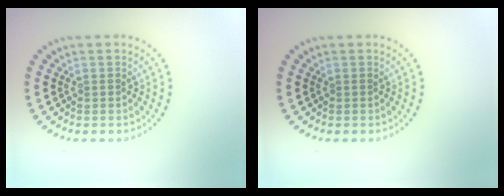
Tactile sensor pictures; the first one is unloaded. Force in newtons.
{"total": 0.0}